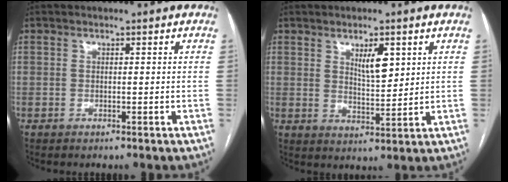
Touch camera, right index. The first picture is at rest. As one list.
[{"total": 5.1, "force": [2.3, 1.6, 4.3], "torque": [-0.076, -0.005, 0.045]}]